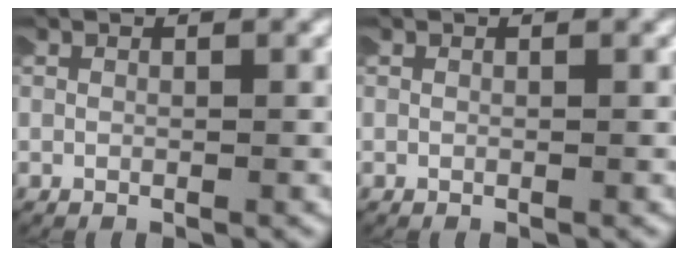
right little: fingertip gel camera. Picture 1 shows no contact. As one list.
[{"total": 0.0}]